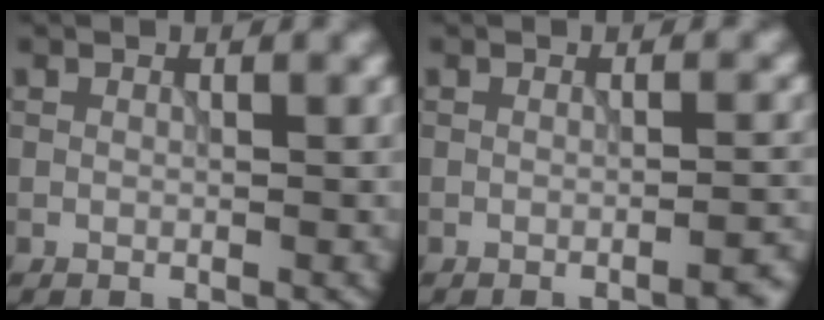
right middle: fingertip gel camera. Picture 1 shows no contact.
{"total": 2.1, "force": [-1.2, 0.5, 1.6], "torque": [-0.014, 0.004, -0.022]}